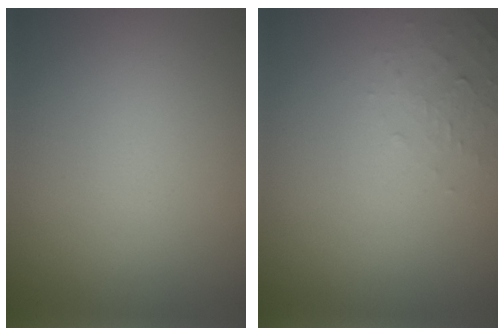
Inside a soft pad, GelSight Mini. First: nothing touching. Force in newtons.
{"total": 1.4, "press": 1.4, "slide": 0.2}